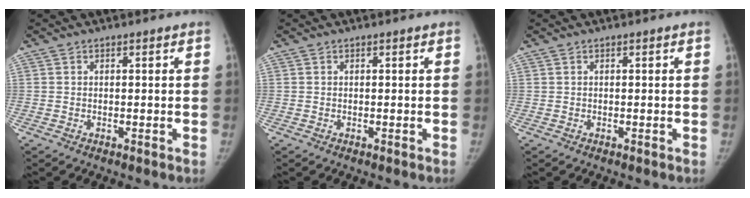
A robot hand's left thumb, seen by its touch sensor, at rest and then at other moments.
{"total": 0.0}
{"total": 0.0}